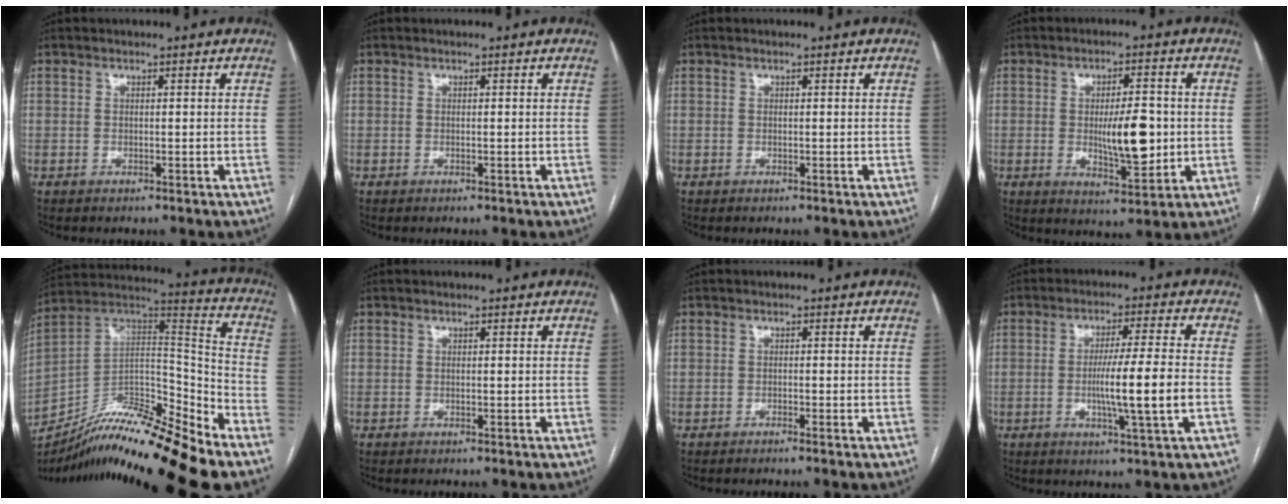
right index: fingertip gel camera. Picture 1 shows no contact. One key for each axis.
{"total": 0.0}
{"total": 0.0}
{"total": 9.0, "fx": -0.4, "fy": 2.7, "fz": 8.6, "tx": -0.137, "ty": -0.006, "tz": 0.000}
{"total": 19.8, "fx": -16.4, "fy": 0.5, "fz": 11.0, "tx": -0.194, "ty": 0.025, "tz": -0.293}
{"total": 0.0}
{"total": 0.6, "fx": -0.5, "fy": -0.2, "fz": 0.2, "tx": -0.006, "ty": 0.001, "tz": -0.010}
{"total": 9.2, "fx": -1.7, "fy": -0.9, "fz": 9.0, "tx": -0.157, "ty": -0.010, "tz": -0.030}